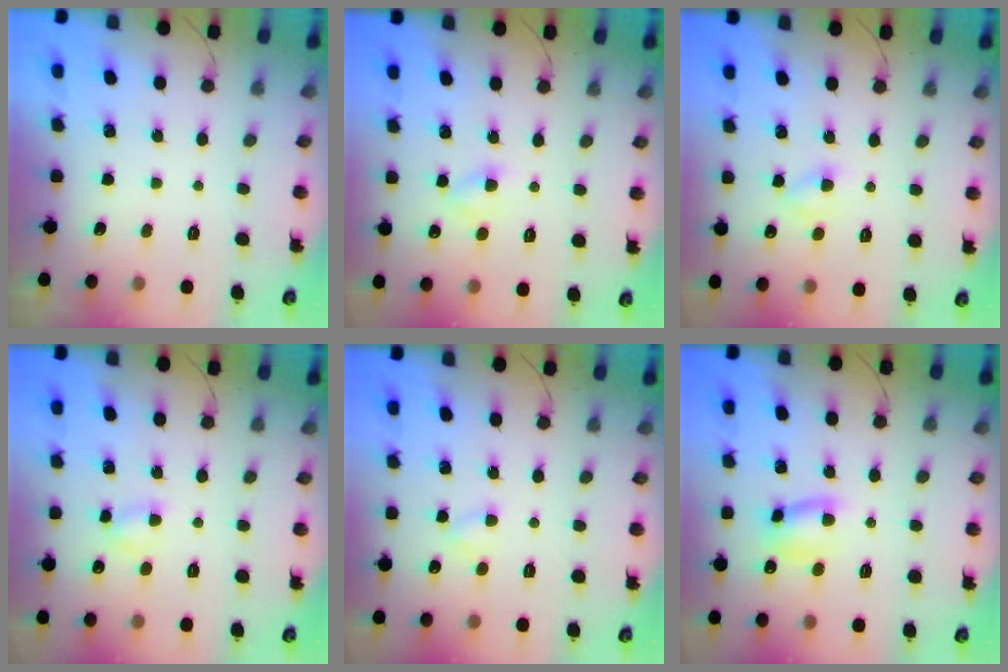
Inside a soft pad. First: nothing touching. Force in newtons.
{"total": 2.1, "press": 1.9, "slide": 0.8}
{"total": 2.1, "press": 1.9, "slide": 0.8}
{"total": 3.1, "press": 2.9, "slide": 1.2}
{"total": 2.3, "press": 2.1, "slide": 0.9}
{"total": 7.7, "press": 7.7, "slide": 0.4}